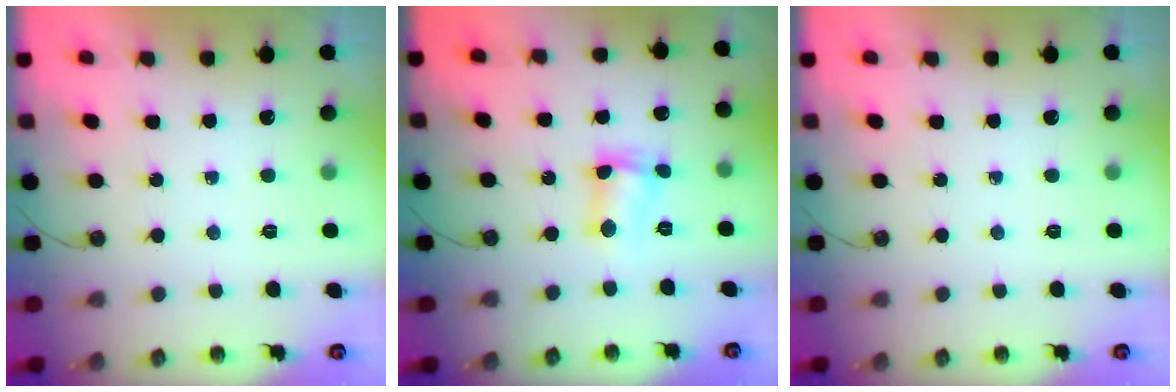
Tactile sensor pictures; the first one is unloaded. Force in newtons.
{"total": 4.4, "press": 4.3, "slide": 1.0}
{"total": 0.0}